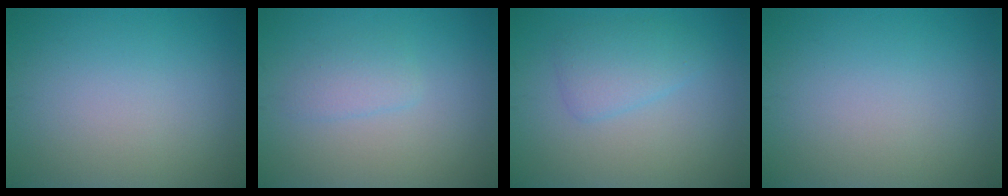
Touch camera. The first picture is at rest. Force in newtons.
{"total": 1.6, "press": 1.6, "slide": 0.1}
{"total": 2.6, "press": 2.6, "slide": 0.1}
{"total": 0.0}